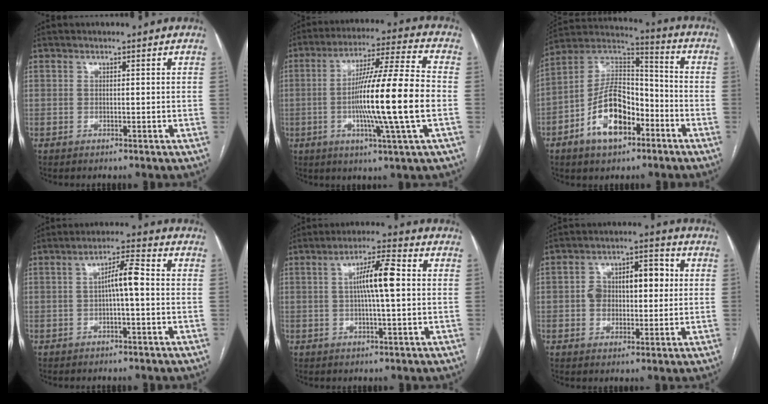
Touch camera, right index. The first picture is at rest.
{"total": 16.5, "force": [-2.5, -1.1, 16.3], "torque": [-0.283, -0.004, -0.053]}
{"total": 14.0, "force": [-6.2, 6.9, 10.4], "torque": [-0.207, 0.024, -0.107]}
{"total": 4.9, "force": [-0.2, 0.6, 4.8], "torque": [-0.080, 0.015, -0.003]}
{"total": 7.2, "force": [0.7, 0.6, 7.2], "torque": [-0.129, 0.013, 0.008]}
{"total": 9.9, "force": [1.1, 5.5, 8.1], "torque": [-0.130, 0.038, 0.023]}